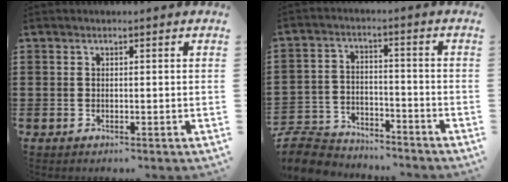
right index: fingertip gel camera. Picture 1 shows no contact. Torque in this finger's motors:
{"motor_torque": [-1.24, 0.90, -1.05, -0.21]}